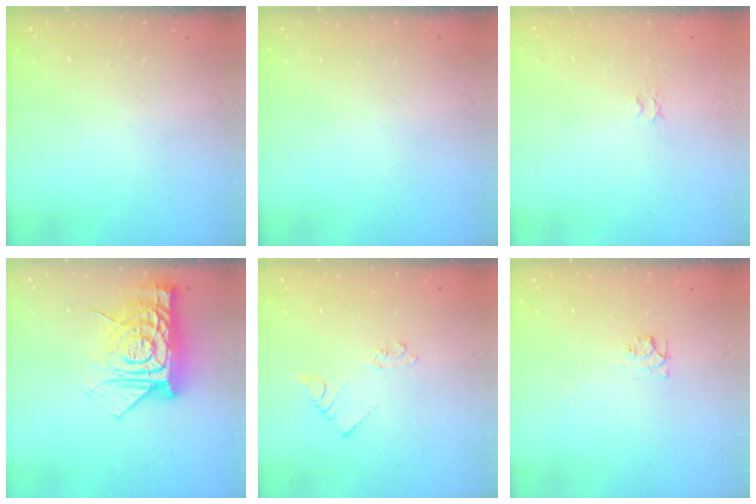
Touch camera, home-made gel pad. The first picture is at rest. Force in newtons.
{"total": 0.0}
{"total": 1.9, "press": 1.9, "slide": 0.2}
{"total": 17.9, "press": 17.8, "slide": 1.7}
{"total": 1.7, "press": 1.6, "slide": 0.2}
{"total": 6.2, "press": 6.2, "slide": 0.7}